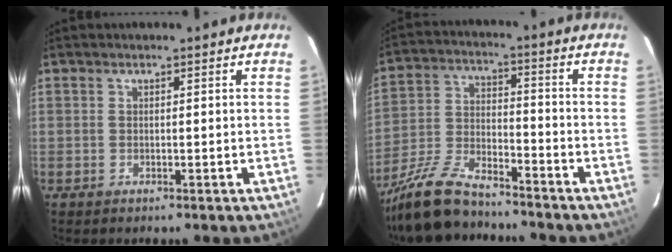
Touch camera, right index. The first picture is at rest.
{"total": 15.1, "force": [-12.5, 4.1, 7.3], "torque": [-0.171, -0.015, -0.234]}